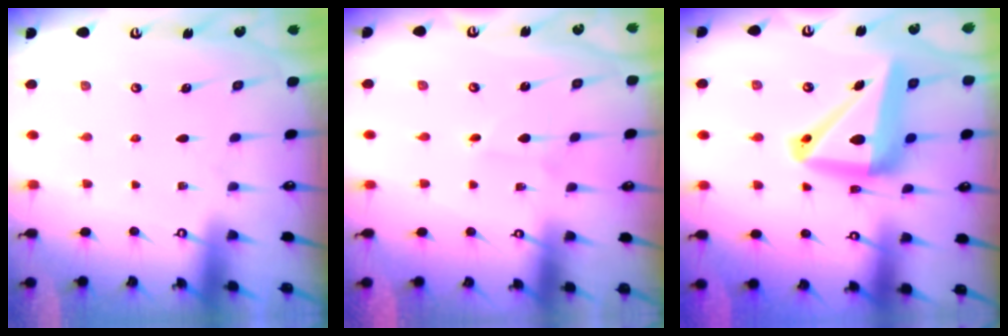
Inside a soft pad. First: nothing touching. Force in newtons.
{"total": 1.1, "press": 1.1, "slide": 0.1}
{"total": 15.2, "press": 15.1, "slide": 1.4}